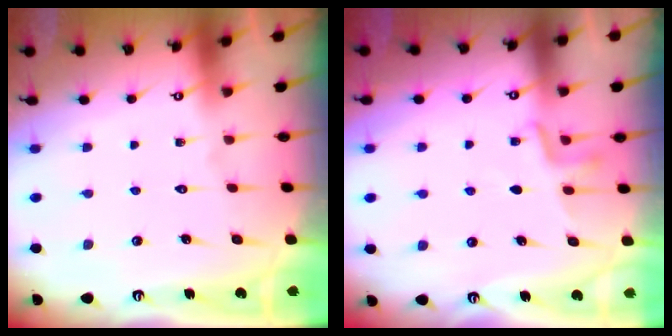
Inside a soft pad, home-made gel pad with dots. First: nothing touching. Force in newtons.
{"total": 5.6, "press": 5.5, "slide": 1.2}